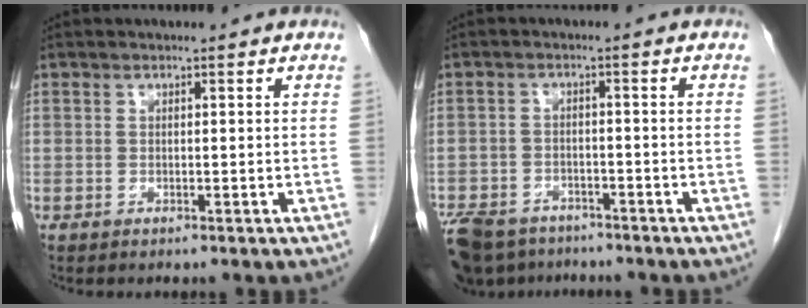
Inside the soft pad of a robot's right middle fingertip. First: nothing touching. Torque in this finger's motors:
{"motor_torque": [1.11, -1.03, 0.94, 0.21]}